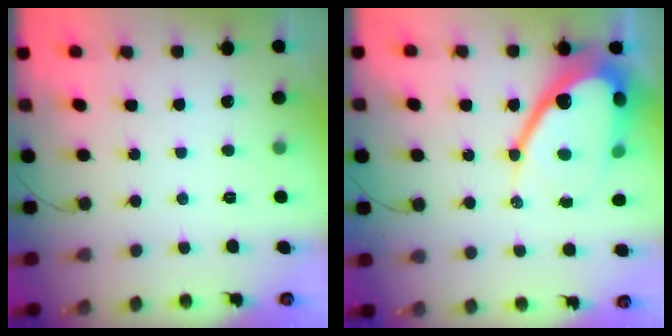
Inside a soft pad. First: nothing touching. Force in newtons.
{"total": 18.7, "press": 18.6, "slide": 1.7}